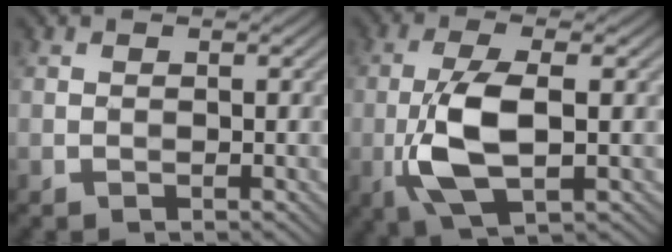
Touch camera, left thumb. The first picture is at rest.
{"total": 8.5, "force": [-1.4, 3.1, 7.7], "torque": [-0.168, 0.003, -0.028]}